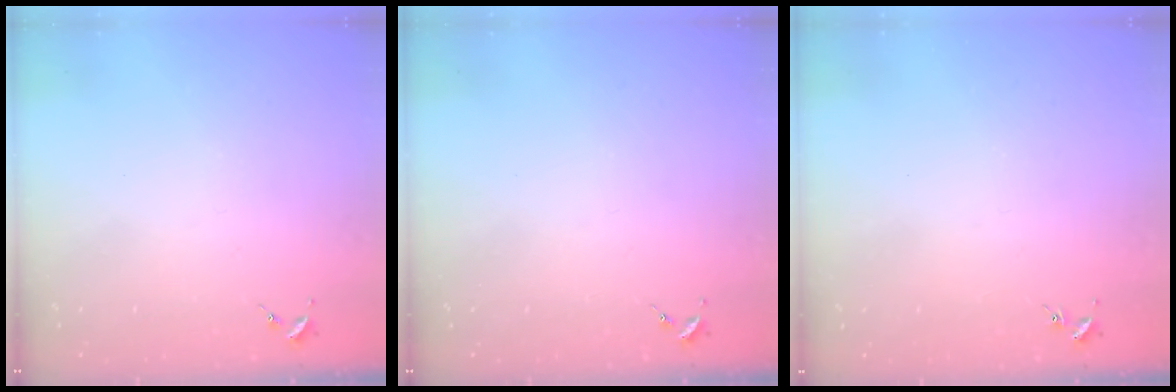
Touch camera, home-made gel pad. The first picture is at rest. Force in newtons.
{"total": 0.0}
{"total": 0.9, "press": 0.9, "slide": 0.2}